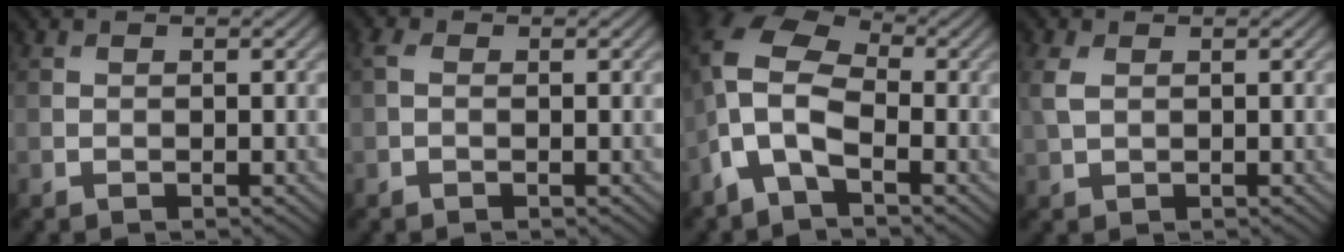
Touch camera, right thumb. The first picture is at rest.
{"total": 1.3, "force": [0.1, 0.7, 1.1], "torque": [-0.029, 0.002, -0.004]}
{"total": 9.7, "force": [-2.6, 5.4, 7.7], "torque": [-0.186, 0.003, -0.070]}
{"total": 2.8, "force": [0.7, 1.7, 2.1], "torque": [-0.069, 0.004, 0.014]}